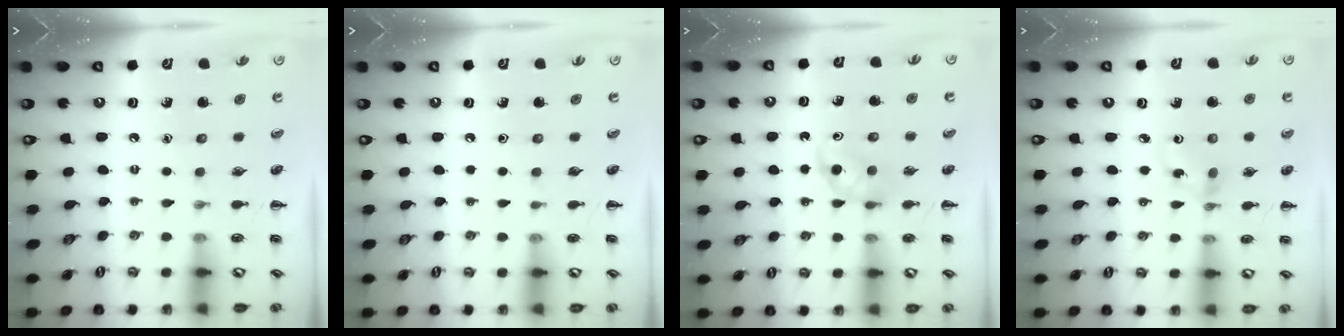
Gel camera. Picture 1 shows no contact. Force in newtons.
{"total": 0.0}
{"total": 3.5, "press": 3.3, "slide": 1.2}
{"total": 2.8, "press": 2.6, "slide": 1.0}